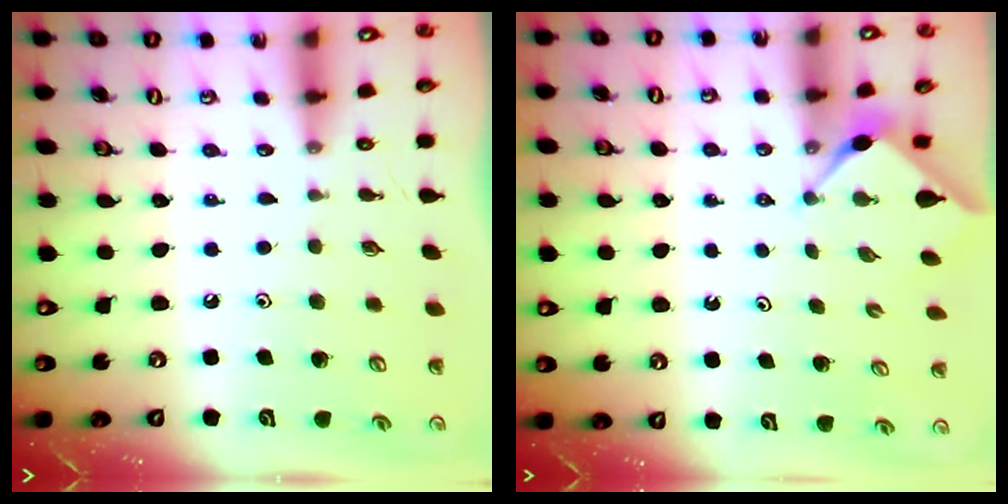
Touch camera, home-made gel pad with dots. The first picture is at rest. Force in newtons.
{"total": 3.0, "press": 3.0, "slide": 0.5}